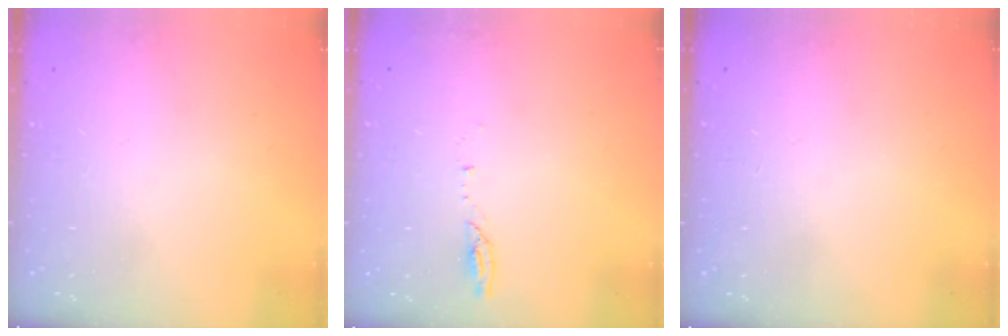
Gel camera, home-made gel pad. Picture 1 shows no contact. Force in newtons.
{"total": 5.5, "press": 5.4, "slide": 0.7}
{"total": 0.0}